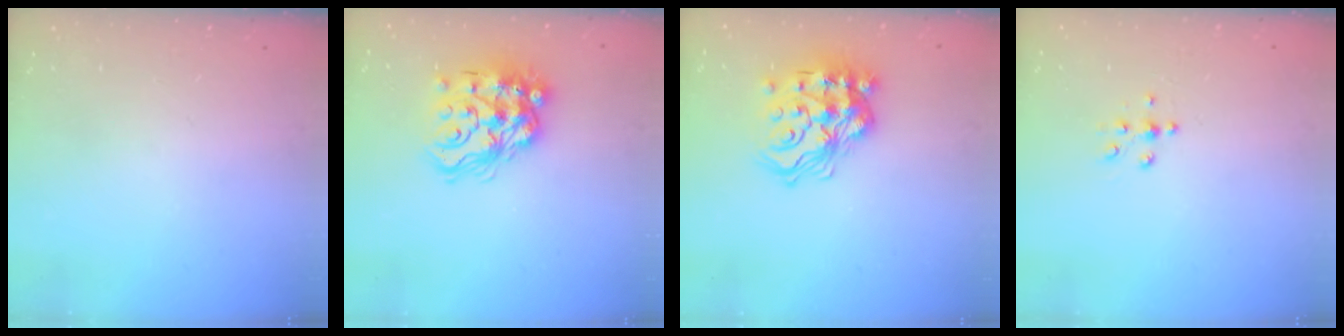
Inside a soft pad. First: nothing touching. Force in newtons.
{"total": 17.8, "press": 17.7, "slide": 1.1}
{"total": 19.3, "press": 19.2, "slide": 1.5}
{"total": 5.8, "press": 5.5, "slide": 2.0}